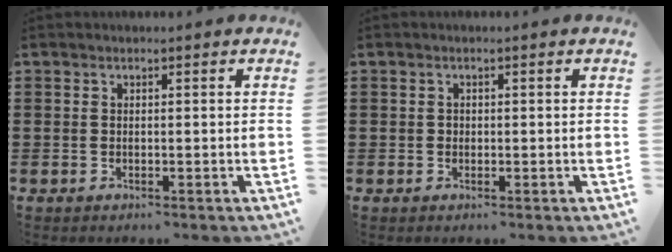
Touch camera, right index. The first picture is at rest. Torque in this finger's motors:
{"motor_torque": [0.08, 0.06, 0.06, 0.01]}